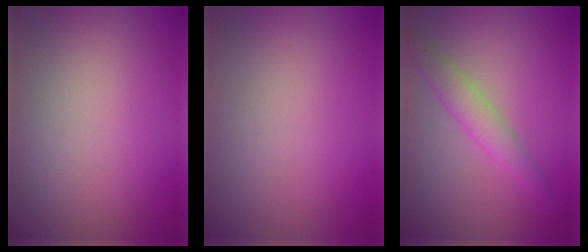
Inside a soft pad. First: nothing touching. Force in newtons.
{"total": 0.0}
{"total": 2.4, "press": 2.4, "slide": 0.1}